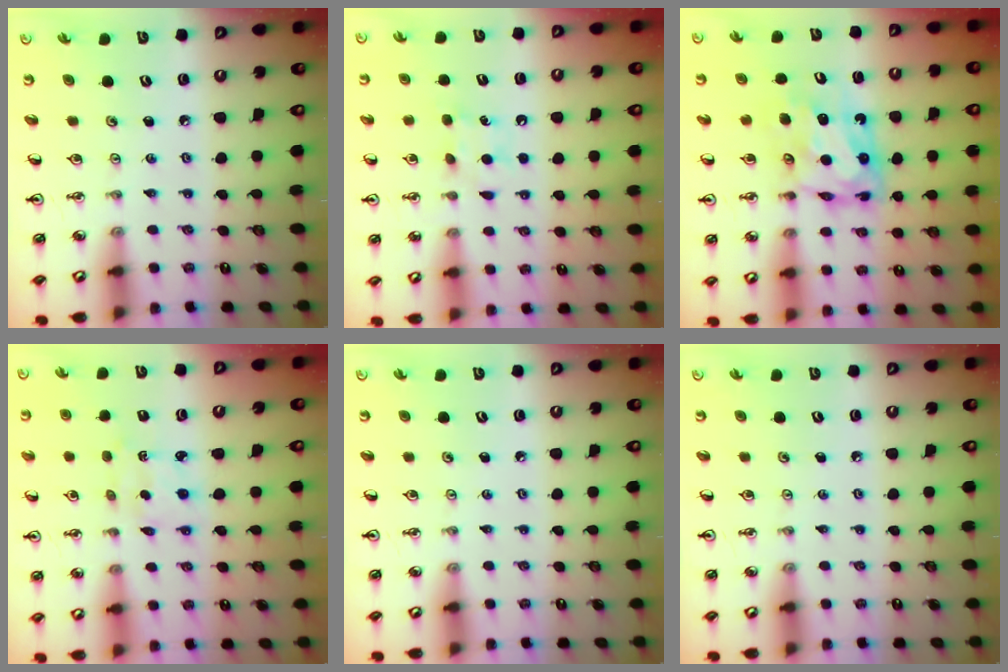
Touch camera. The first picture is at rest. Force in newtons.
{"total": 6.2, "press": 6.1, "slide": 0.7}
{"total": 7.8, "press": 7.7, "slide": 0.7}
{"total": 2.2, "press": 2.1, "slide": 0.5}
{"total": 0.0}
{"total": 0.0}